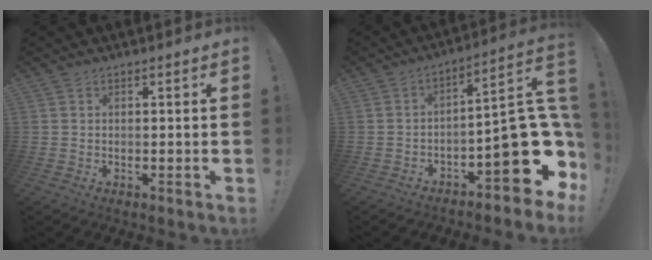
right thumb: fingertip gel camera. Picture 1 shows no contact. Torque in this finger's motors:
{"motor_torque": [2.53, 2.29, 1.42, -1.35, 0.35]}